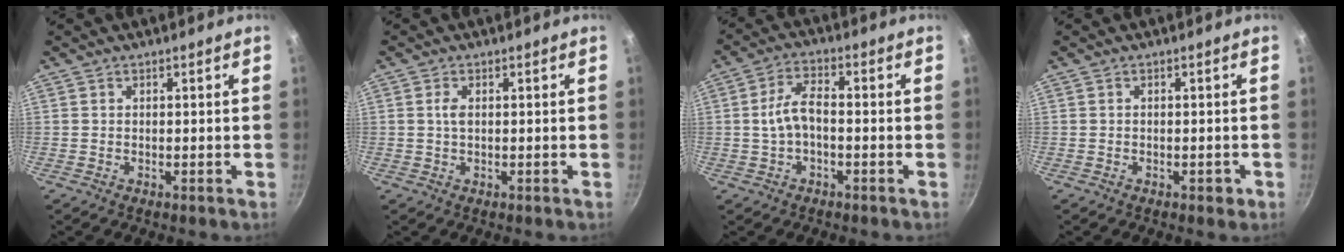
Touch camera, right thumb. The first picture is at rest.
{"total": 1.5, "force": [0.2, 0.7, 1.3], "torque": [-0.031, 0.001, 0.005]}
{"total": 6.4, "force": [-0.6, 3.3, 5.4], "torque": [-0.109, 0.024, -0.016]}
{"total": 1.4, "force": [-0.7, 0.9, 0.9], "torque": [-0.009, 0.002, -0.009]}